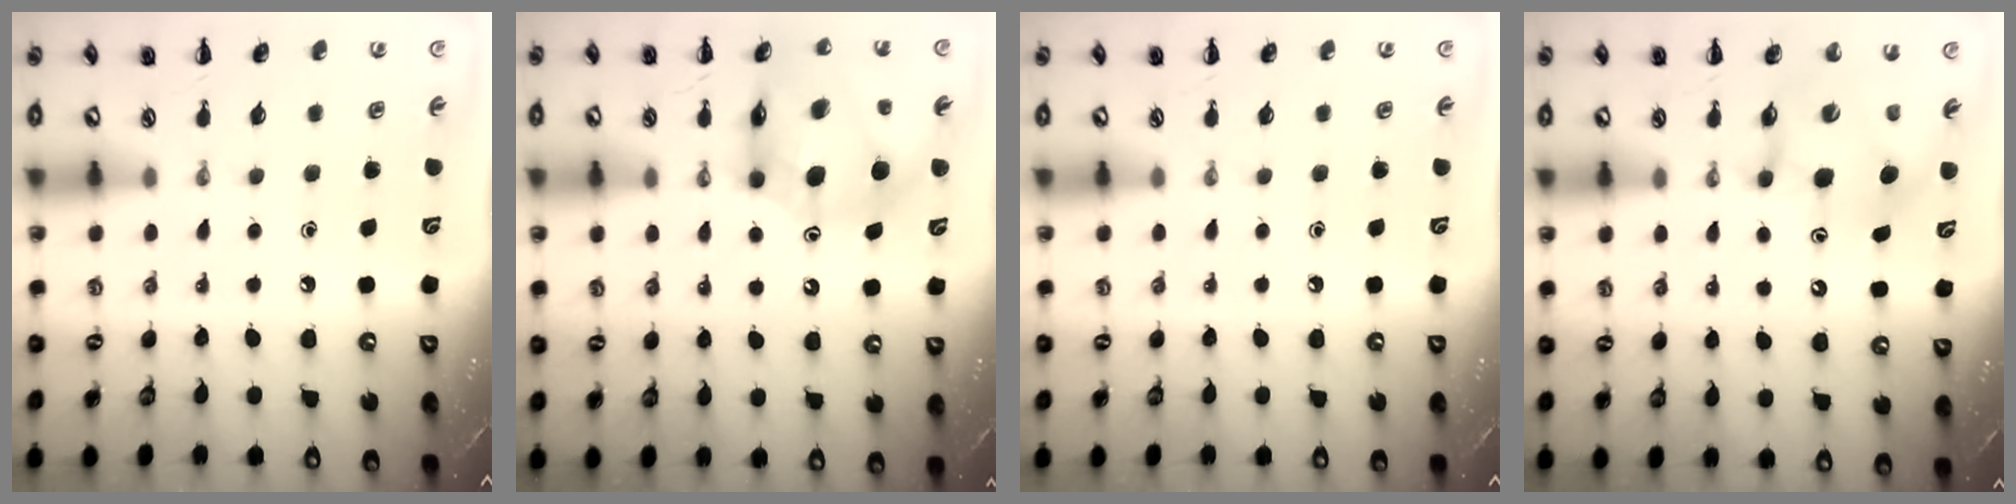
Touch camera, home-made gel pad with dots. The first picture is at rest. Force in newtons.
{"total": 13.5, "press": 13.0, "slide": 3.8}
{"total": 0.0}
{"total": 7.9, "press": 7.6, "slide": 2.1}